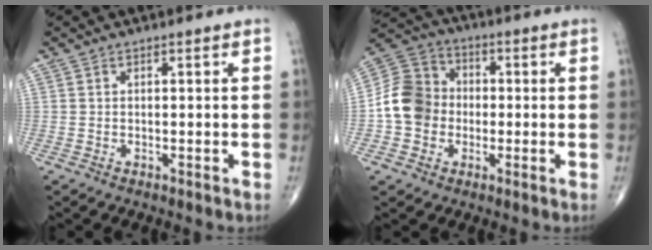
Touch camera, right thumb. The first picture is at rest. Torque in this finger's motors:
{"motor_torque": [-0.22, 0.46, 0.66, -0.51, 0.08]}